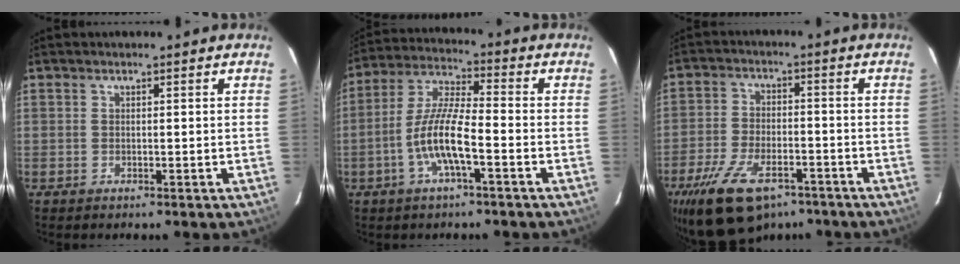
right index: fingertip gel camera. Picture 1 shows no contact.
{"total": 10.2, "force": [-3.9, 1.7, 9.3], "torque": [-0.198, 0.003, -0.076]}
{"total": 15.3, "force": [-10.1, 7.5, 8.8], "torque": [-0.197, -0.020, -0.172]}